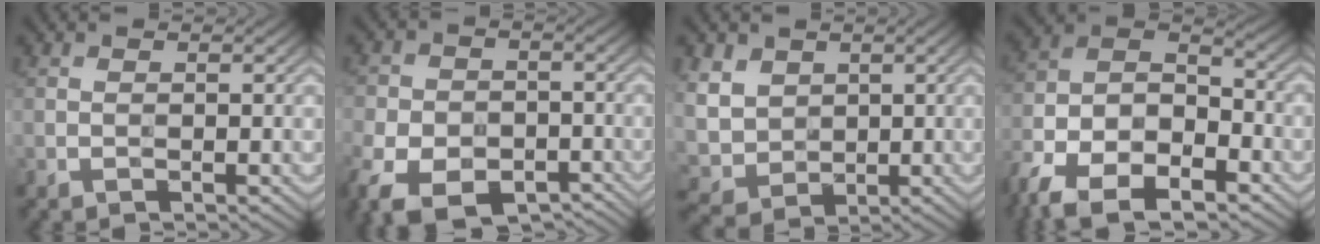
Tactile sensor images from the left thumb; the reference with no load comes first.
{"total": 11.9, "force": [-7.3, 7.4, 5.8], "torque": [-0.119, -0.037, -0.112]}
{"total": 6.1, "force": [1.9, 5.0, 2.8], "torque": [-0.108, -0.006, 0.045]}
{"total": 15.4, "force": [-9.7, 8.4, 8.6], "torque": [-0.211, -0.040, -0.178]}